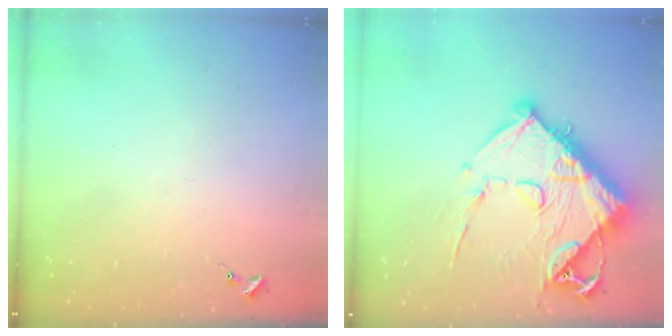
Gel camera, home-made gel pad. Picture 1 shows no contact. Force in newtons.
{"total": 17.9, "press": 17.8, "slide": 2.0}